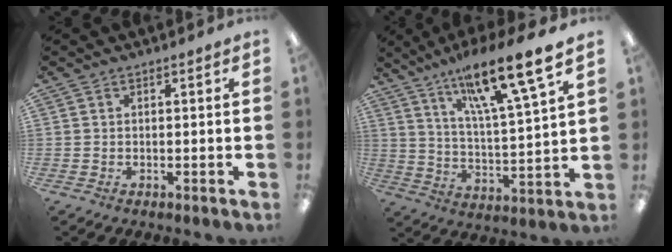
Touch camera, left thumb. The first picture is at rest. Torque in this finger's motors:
{"motor_torque": [0.42, 0.38, -0.12, -0.04, 0.13]}